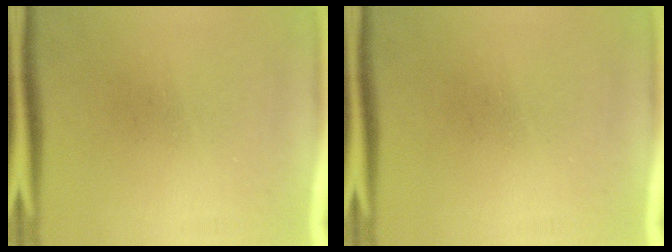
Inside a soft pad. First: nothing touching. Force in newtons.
{"total": 0.0}